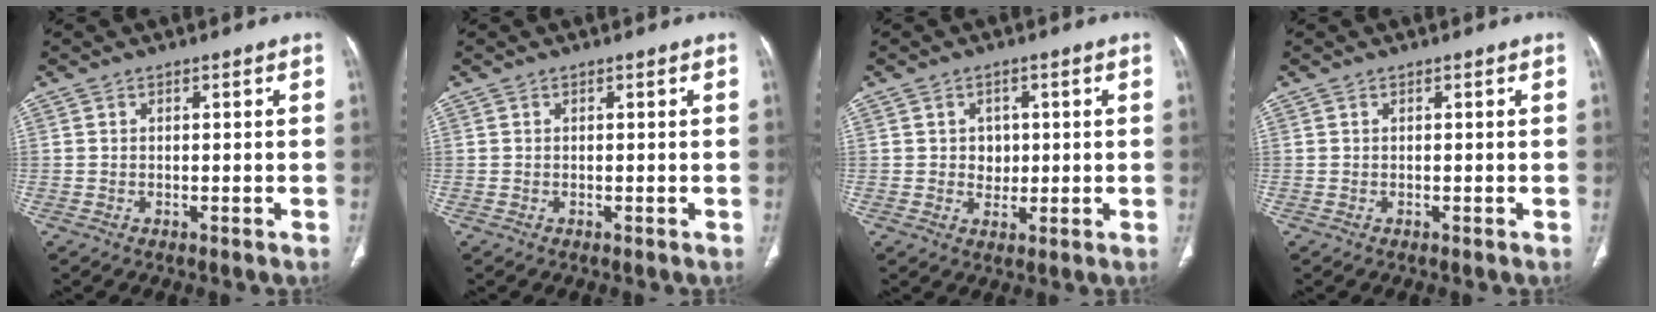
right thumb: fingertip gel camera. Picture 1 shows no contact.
{"total": 0.0}
{"total": 3.1, "force": [0.4, 2.7, 1.5], "torque": [-0.002, -0.001, 0.008]}
{"total": 0.0}